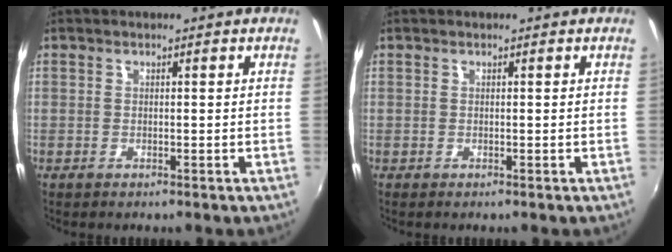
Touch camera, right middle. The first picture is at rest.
{"total": 0.0}